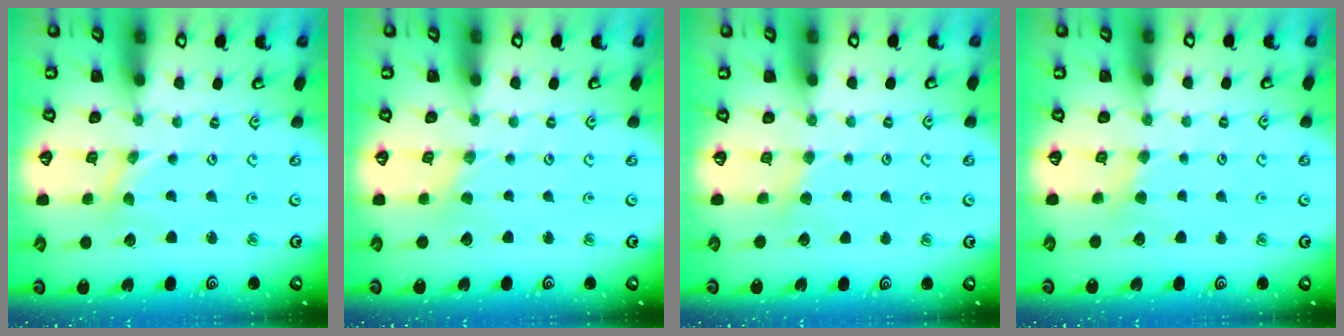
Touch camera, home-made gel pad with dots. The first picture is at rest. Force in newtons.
{"total": 0.0}
{"total": 2.5, "press": 2.5, "slide": 0.4}
{"total": 2.8, "press": 2.7, "slide": 0.5}